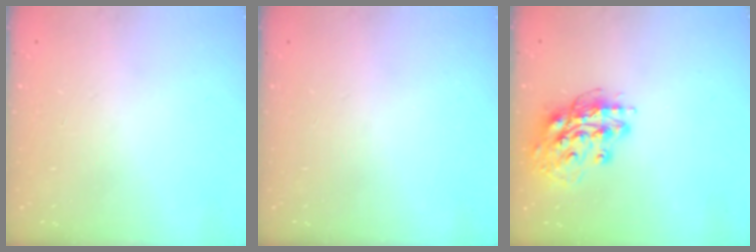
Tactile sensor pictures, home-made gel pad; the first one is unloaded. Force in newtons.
{"total": 0.0}
{"total": 14.9, "press": 14.8, "slide": 1.5}